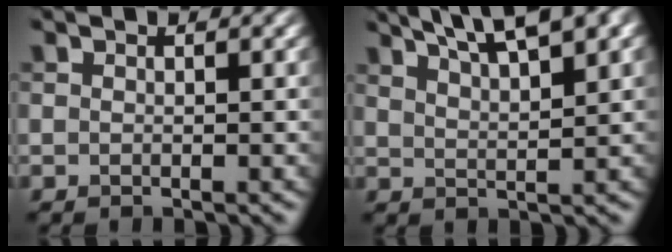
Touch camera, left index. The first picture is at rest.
{"total": 9.5, "force": [6.7, 2.6, 6.2], "torque": [-0.071, 0.031, 0.071]}